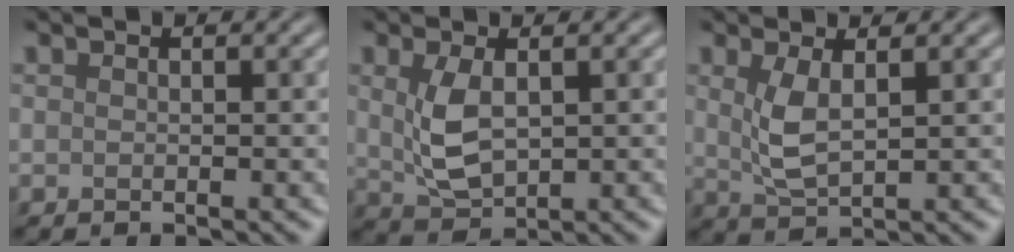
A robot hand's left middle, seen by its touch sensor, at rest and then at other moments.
{"total": 3.9, "force": [0.7, 2.1, 3.2], "torque": [-0.076, -0.002, 0.020]}
{"total": 3.1, "force": [0.9, 1.1, 2.7], "torque": [-0.063, -0.005, 0.024]}